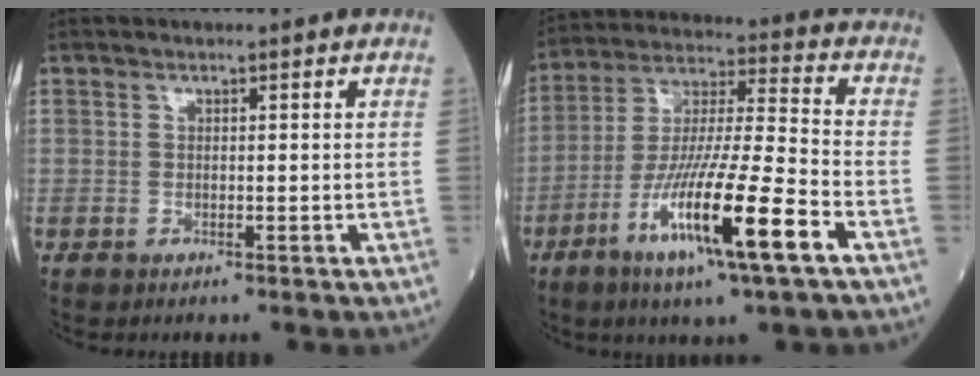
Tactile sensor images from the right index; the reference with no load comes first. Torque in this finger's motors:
{"motor_torque": [2.01, -0.13, 1.06, 0.21]}